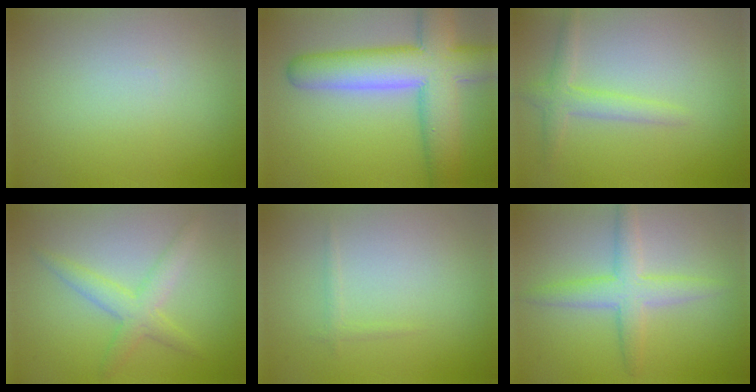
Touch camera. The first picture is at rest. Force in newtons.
{"total": 10.5, "press": 10.5, "slide": 0.3}
{"total": 2.2, "press": 2.2, "slide": 0.1}
{"total": 2.9, "press": 2.9, "slide": 0.1}
{"total": 0.6, "press": 0.6, "slide": 0.0}
{"total": 3.8, "press": 3.8, "slide": 0.1}